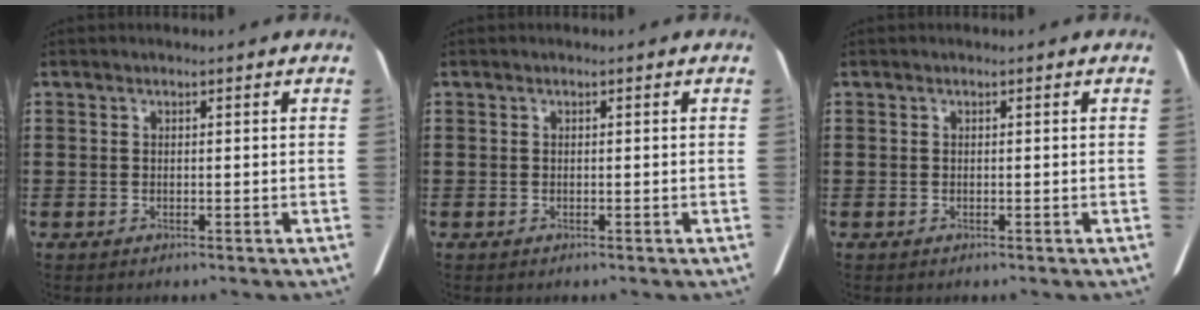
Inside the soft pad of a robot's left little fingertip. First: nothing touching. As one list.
[{"total": 0.0}, {"total": 0.0}]